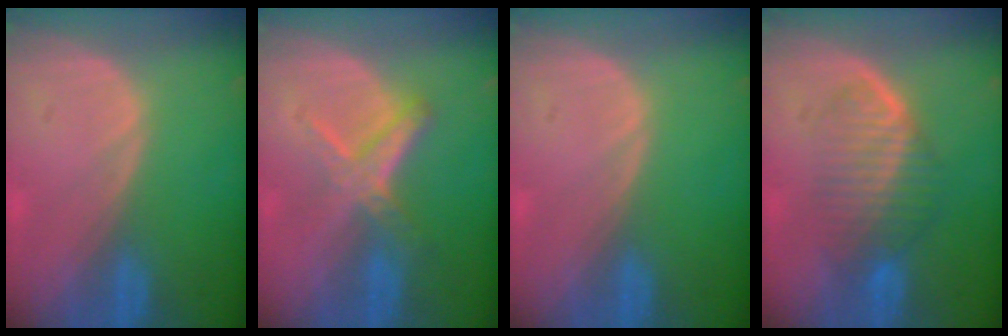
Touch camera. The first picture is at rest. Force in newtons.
{"total": 5.8, "press": 5.4, "slide": 1.9}
{"total": 0.0}
{"total": 6.5, "press": 6.3, "slide": 1.8}